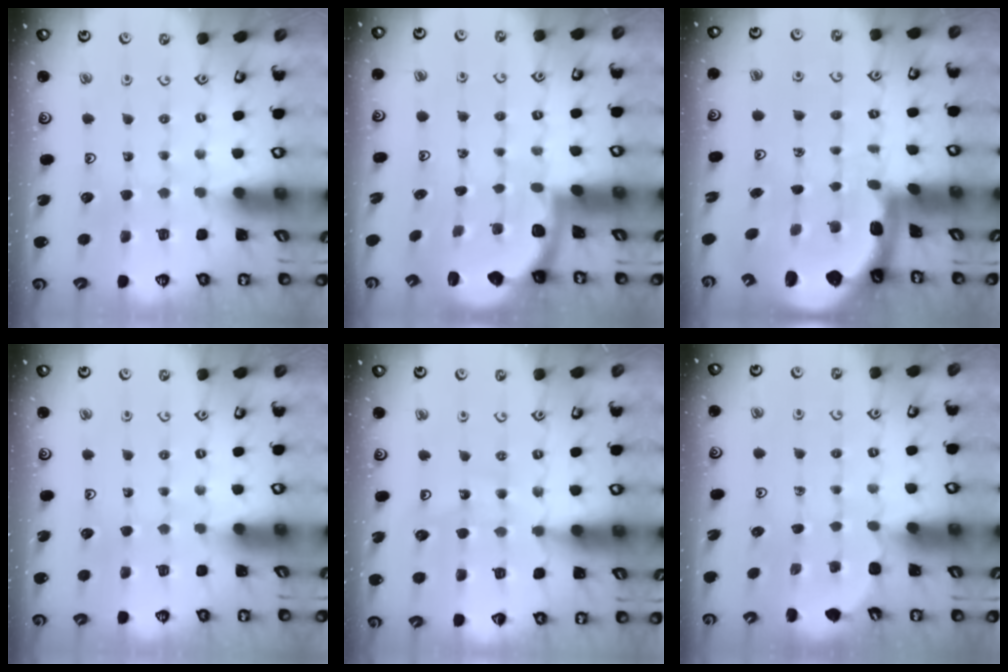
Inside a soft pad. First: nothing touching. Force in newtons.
{"total": 2.2, "press": 2.1, "slide": 0.7}
{"total": 3.9, "press": 3.0, "slide": 2.5}
{"total": 0.0}
{"total": 11.9, "press": 11.5, "slide": 3.3}
{"total": 2.3, "press": 1.8, "slide": 1.4}